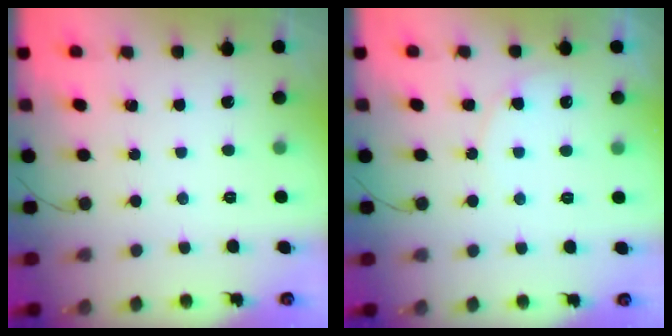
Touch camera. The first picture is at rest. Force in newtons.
{"total": 4.7, "press": 4.7, "slide": 0.4}